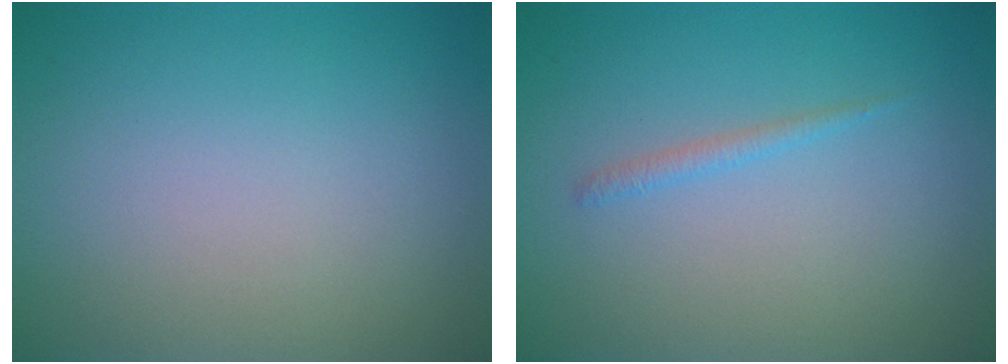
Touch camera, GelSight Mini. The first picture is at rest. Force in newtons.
{"total": 0.9, "press": 0.9, "slide": 0.1}